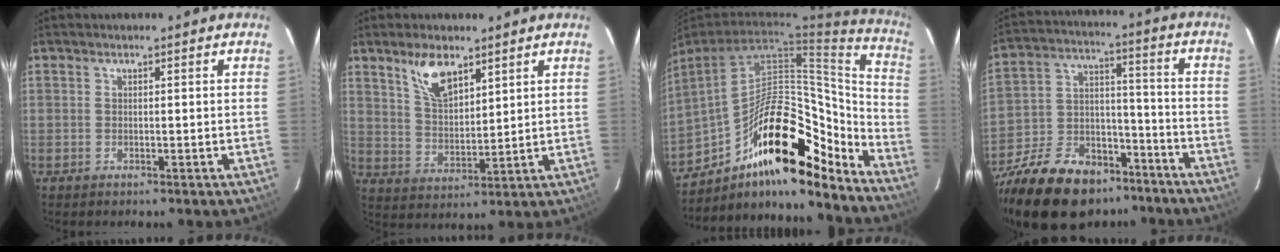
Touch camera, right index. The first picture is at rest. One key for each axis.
{"total": 8.3, "fx": 5.4, "fy": 3.6, "fz": 5.2, "tx": -0.092, "ty": 0.006, "tz": 0.109}
{"total": 21.7, "fx": -14.3, "fy": 7.3, "fz": 14.6, "tx": -0.211, "ty": 0.020, "tz": -0.227}
{"total": 25.4, "fx": -18.3, "fy": 13.0, "fz": 11.9, "tx": -0.264, "ty": 0.018, "tz": -0.283}